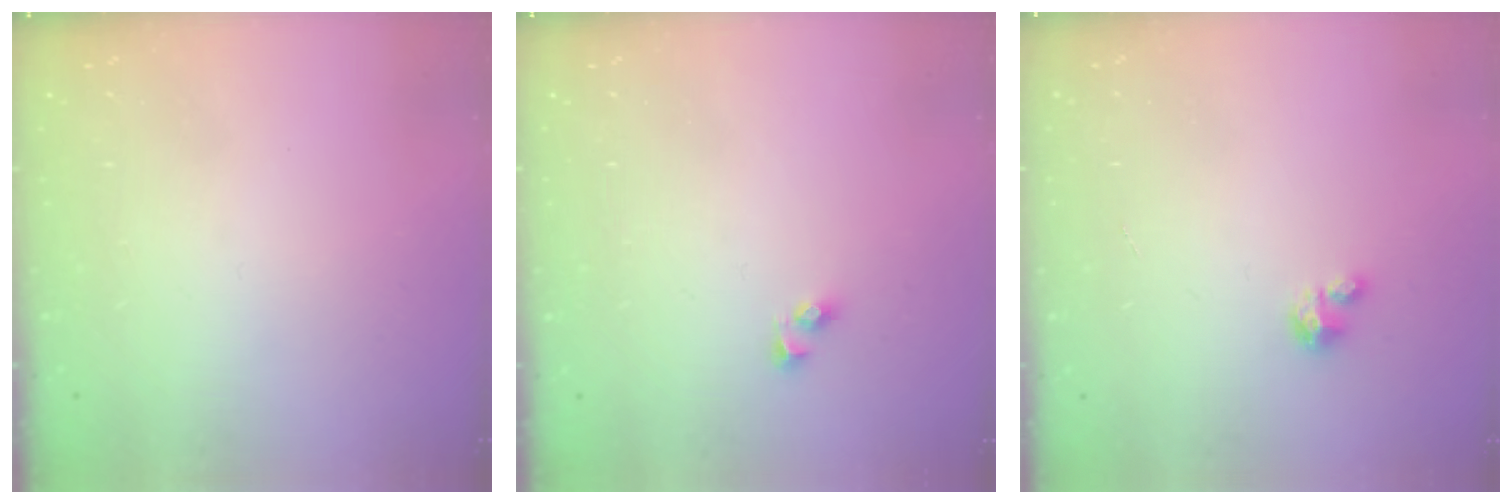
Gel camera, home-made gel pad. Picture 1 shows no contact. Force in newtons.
{"total": 2.3, "press": 2.3, "slide": 0.2}
{"total": 3.3, "press": 3.3, "slide": 0.2}